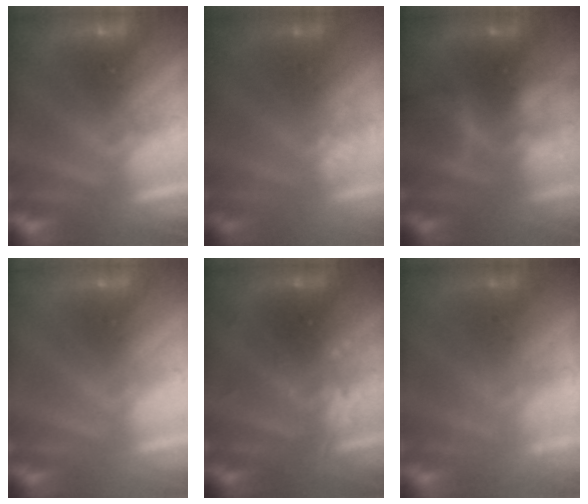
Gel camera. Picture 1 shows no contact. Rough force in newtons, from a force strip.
{"total": 2.7}
{"total": 9.3}
{"total": 2.9}
{"total": 2.5}
{"total": 2.4}